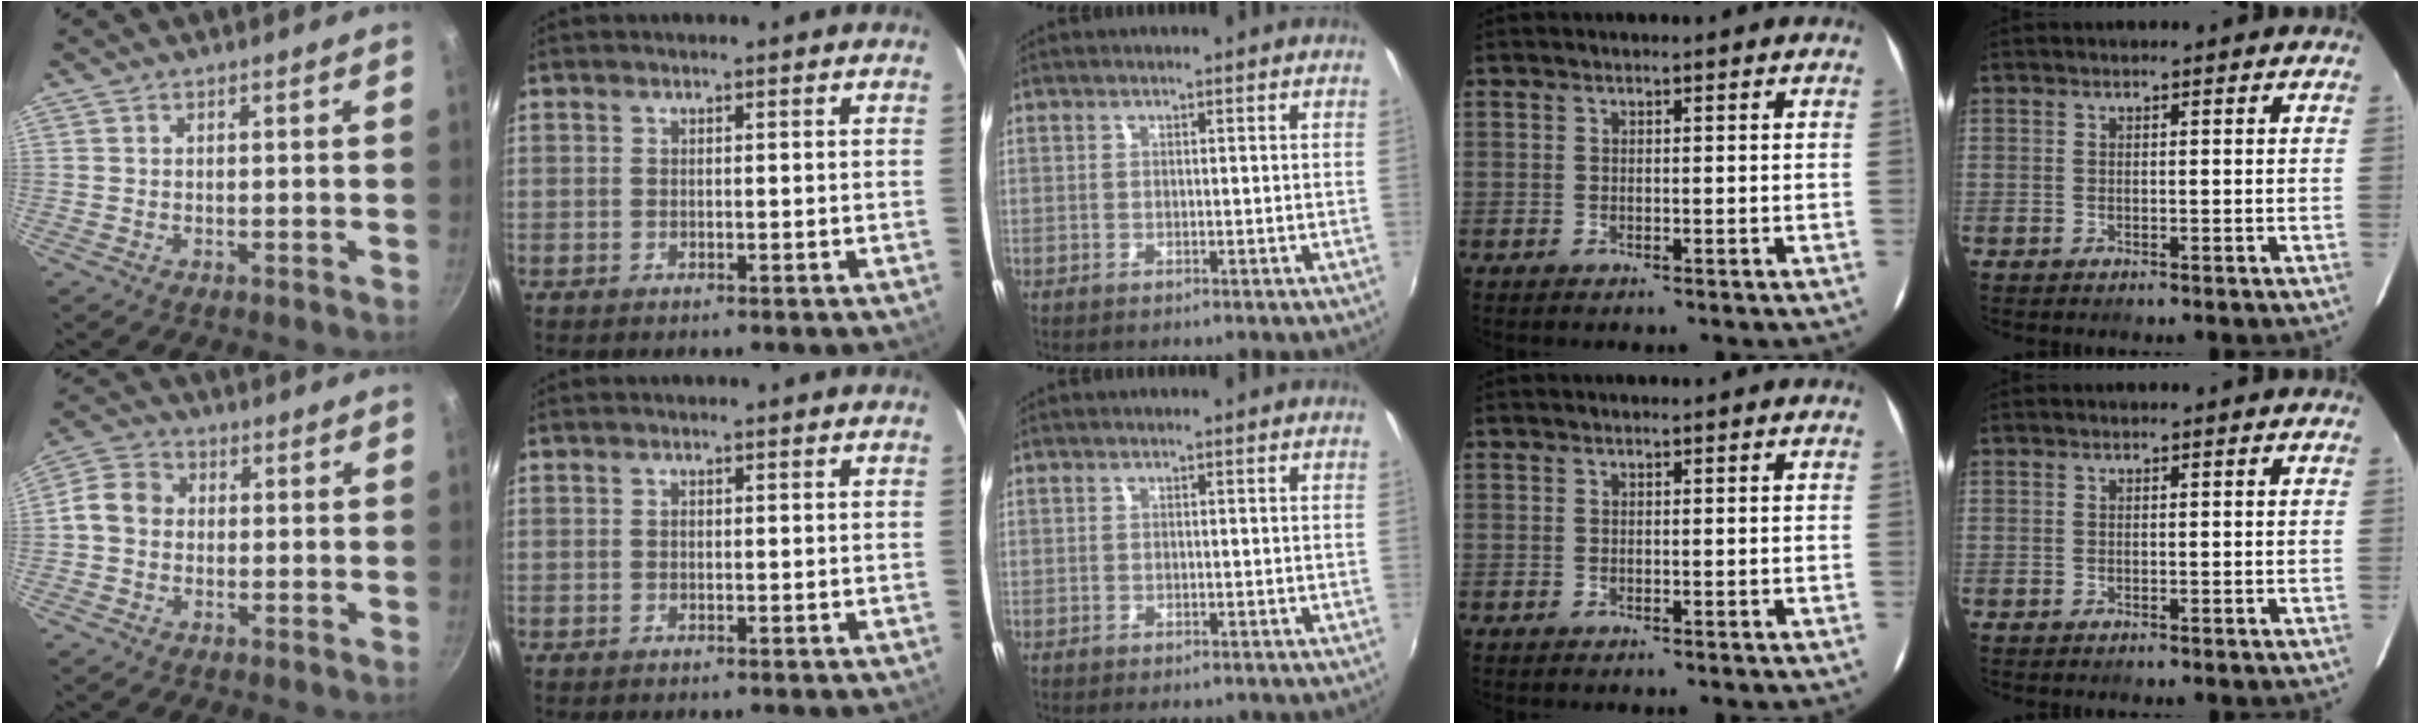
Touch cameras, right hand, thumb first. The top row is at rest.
{"thumb": {"total": 6.1, "force": [-0.2, 5.1, 3.3], "torque": [-0.045, 0.015, -0.024]}, "middle": {"total": 1.0, "force": [-0.8, 0.6, 0.3], "torque": [-0.009, -0.003, -0.012]}}